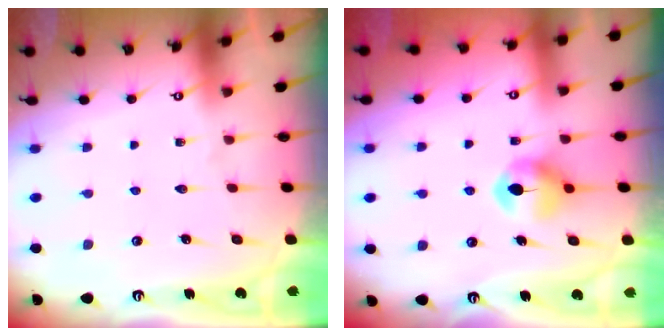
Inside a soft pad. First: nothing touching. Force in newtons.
{"total": 7.5, "press": 7.5, "slide": 0.4}